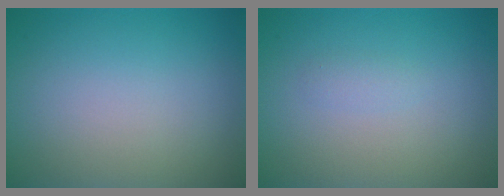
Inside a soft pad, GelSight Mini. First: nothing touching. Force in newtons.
{"total": 0.8, "press": 0.8, "slide": 0.0}